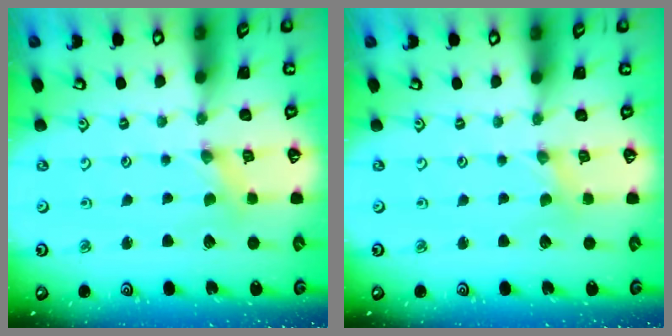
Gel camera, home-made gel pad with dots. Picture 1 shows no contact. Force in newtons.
{"total": 0.0}